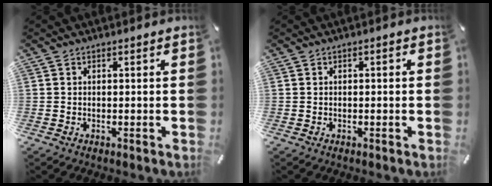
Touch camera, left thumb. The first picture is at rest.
{"total": 0.6, "force": [-0.2, 0.2, 0.5], "torque": [-0.009, 0.000, -0.005]}